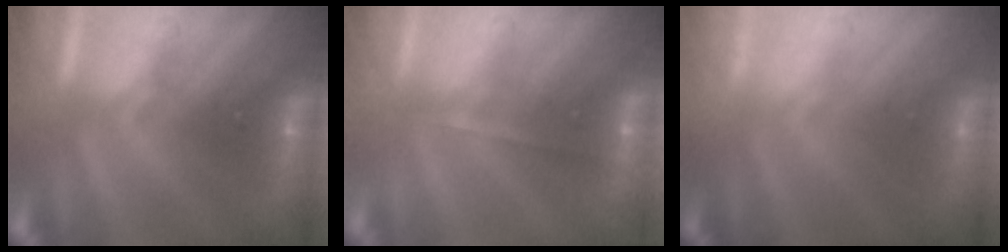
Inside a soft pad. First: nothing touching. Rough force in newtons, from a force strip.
{"total": 1.7}
{"total": 2.8}